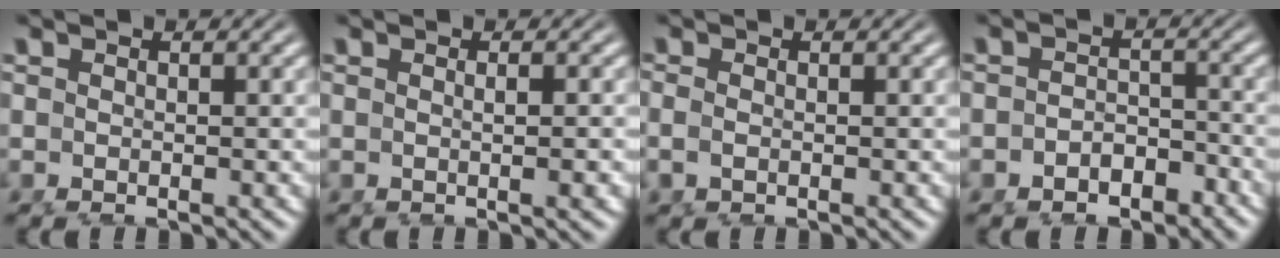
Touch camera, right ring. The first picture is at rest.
{"total": 1.0, "force": [0.1, -0.8, 0.6], "torque": [-0.005, 0.005, 0.000]}
{"total": 1.0, "force": [-0.1, 0.1, 1.0], "torque": [-0.025, -0.004, 0.002]}
{"total": 2.7, "force": [-2.4, 1.3, 0.2], "torque": [0.012, 0.004, -0.046]}